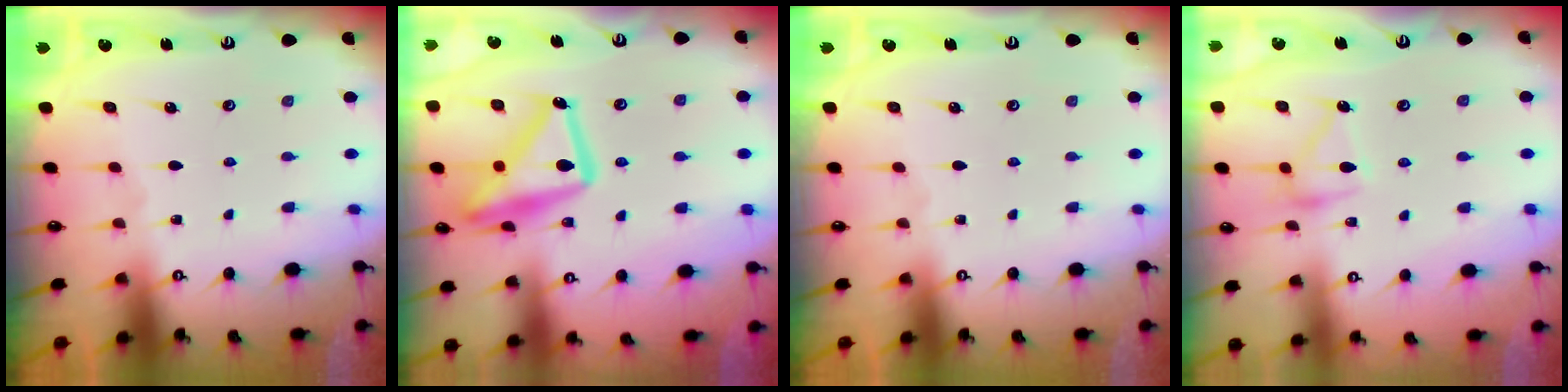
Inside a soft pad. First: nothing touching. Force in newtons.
{"total": 19.6, "press": 19.6, "slide": 1.5}
{"total": 0.0}
{"total": 12.9, "press": 12.9, "slide": 0.4}